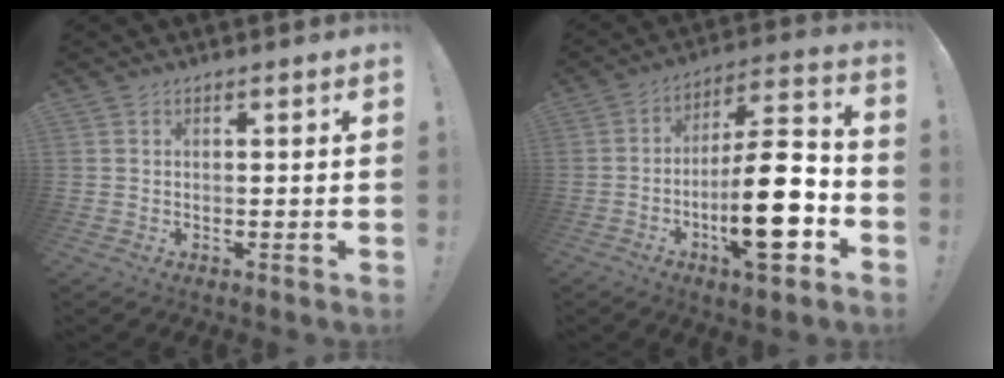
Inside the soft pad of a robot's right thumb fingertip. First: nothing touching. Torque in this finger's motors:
{"motor_torque": [2.22, 2.33, 1.99, -0.78, 0.77]}